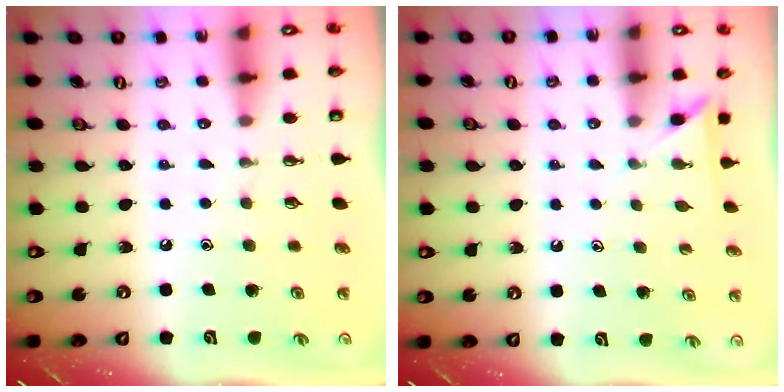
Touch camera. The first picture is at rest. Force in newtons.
{"total": 2.3, "press": 2.3, "slide": 0.2}